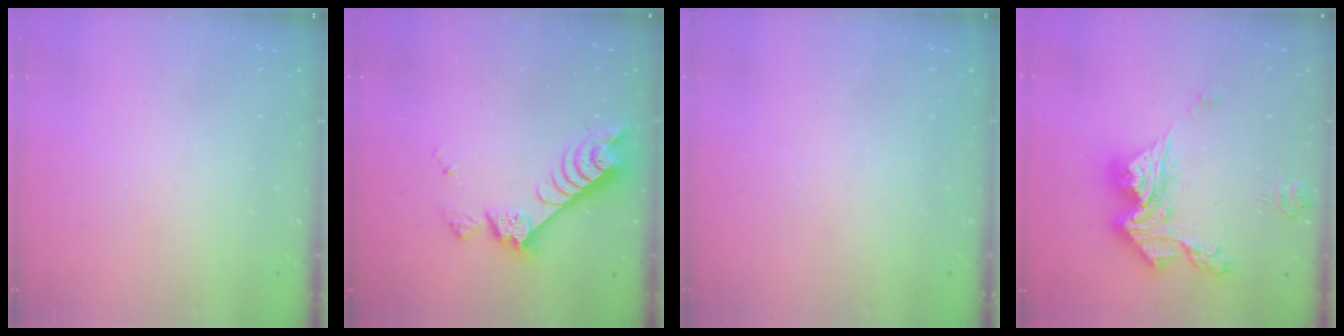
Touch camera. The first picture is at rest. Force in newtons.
{"total": 8.3, "press": 8.2, "slide": 1.3}
{"total": 0.0}
{"total": 17.0, "press": 16.9, "slide": 1.7}